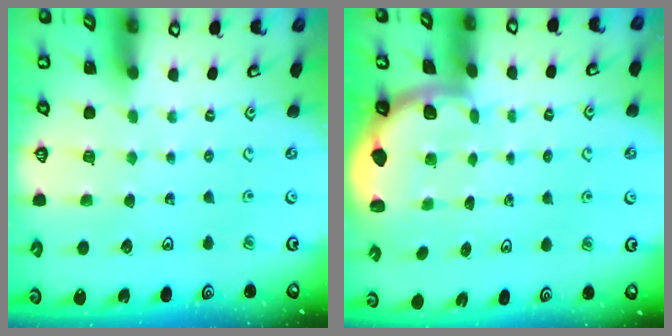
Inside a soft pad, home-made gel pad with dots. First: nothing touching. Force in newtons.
{"total": 1.7, "press": 1.7, "slide": 0.3}